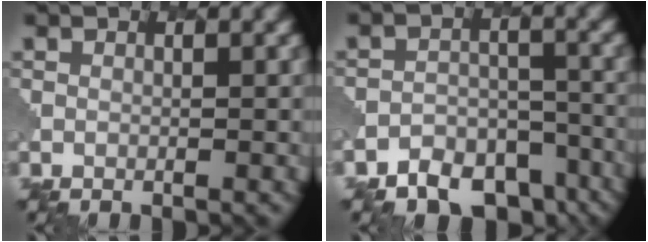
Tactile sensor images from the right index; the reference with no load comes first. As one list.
[{"total": 6.9, "force": [-5.2, 3.7, 2.5], "torque": [-0.025, -0.012, -0.081]}]